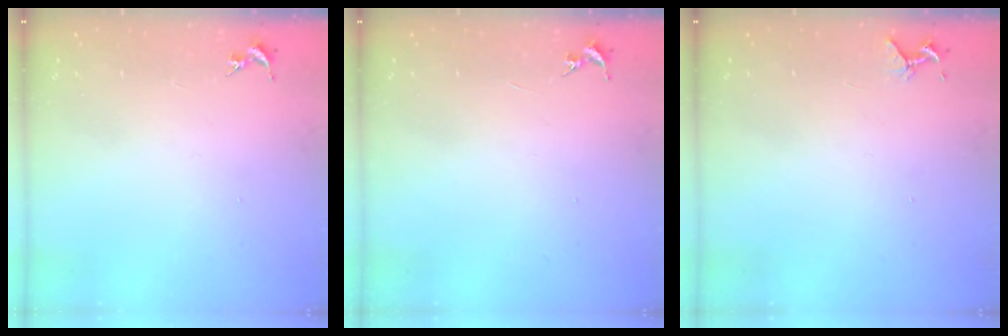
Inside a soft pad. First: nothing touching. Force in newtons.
{"total": 0.0}
{"total": 4.2, "press": 4.2, "slide": 0.4}